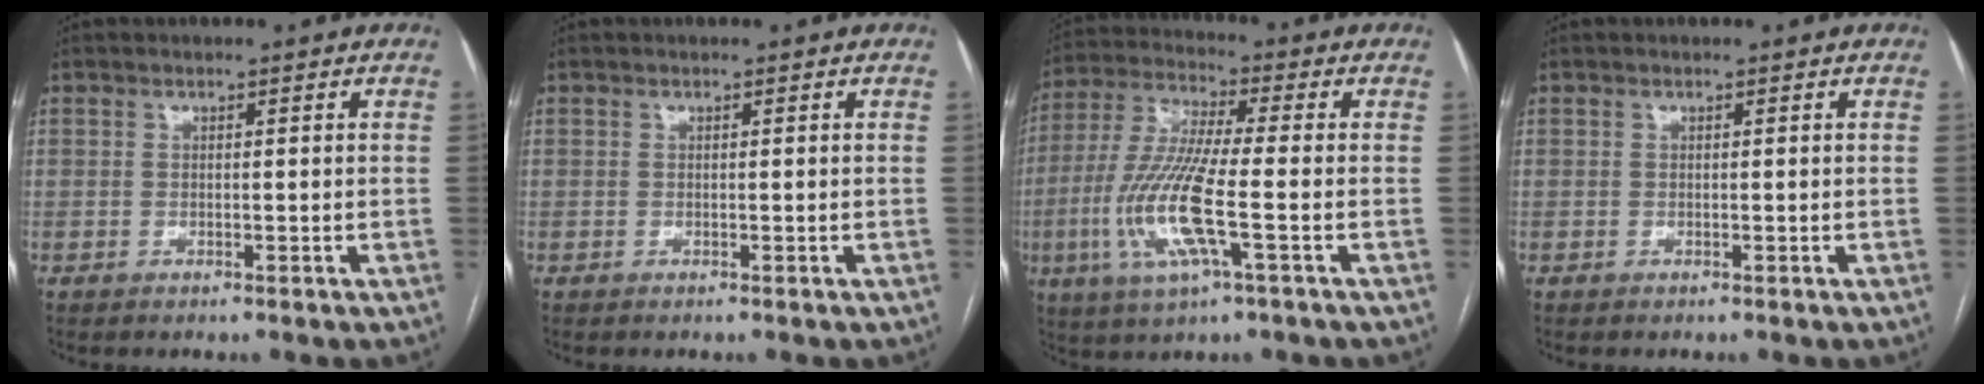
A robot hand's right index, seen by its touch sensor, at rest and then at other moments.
{"total": 0.0}
{"total": 13.1, "force": [-3.5, 1.1, 12.5], "torque": [-0.271, -0.012, -0.072]}
{"total": 0.0}